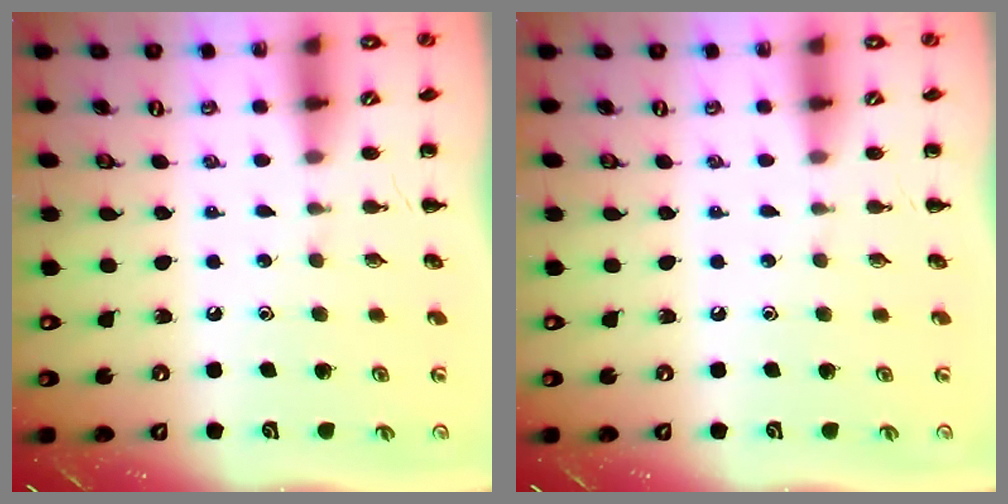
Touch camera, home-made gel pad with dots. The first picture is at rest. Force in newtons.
{"total": 0.0}